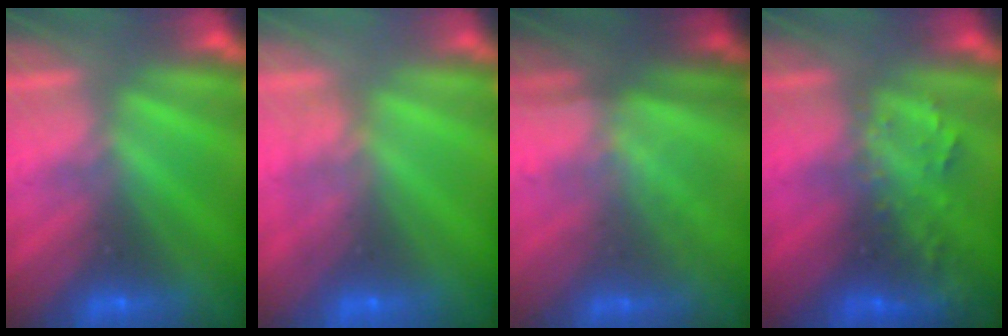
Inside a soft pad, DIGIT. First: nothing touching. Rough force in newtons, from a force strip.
{"total": 4.7}
{"total": 1.3}
{"total": 2.7}